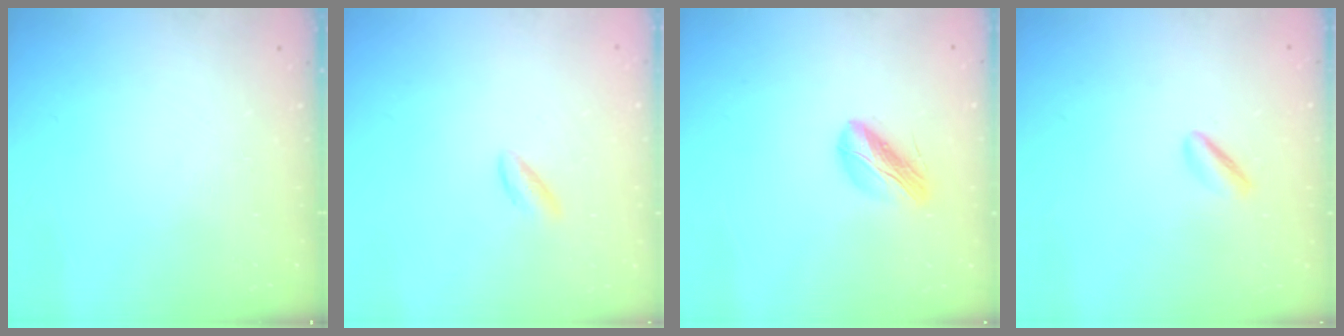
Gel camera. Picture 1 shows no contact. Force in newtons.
{"total": 2.8, "press": 2.5, "slide": 1.2}
{"total": 7.2, "press": 7.1, "slide": 1.6}
{"total": 2.2, "press": 2.1, "slide": 0.8}